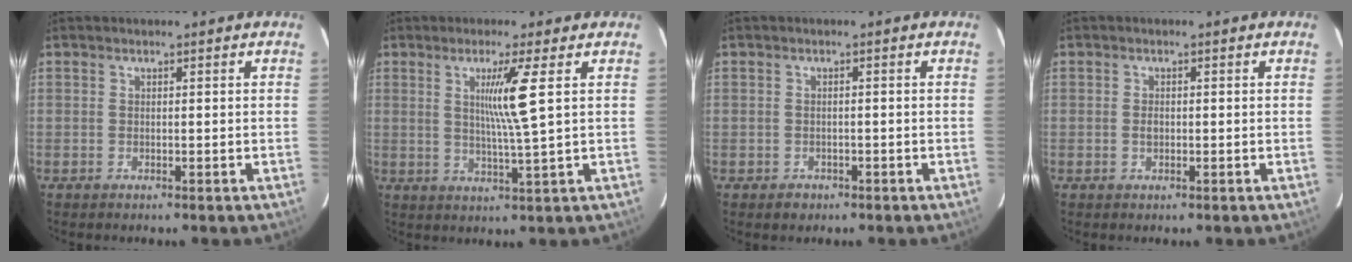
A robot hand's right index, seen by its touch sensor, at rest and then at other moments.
{"total": 6.4, "force": [1.8, -1.6, 6.0], "torque": [-0.110, -0.013, 0.035]}
{"total": 1.7, "force": [-1.0, 1.3, 0.3], "torque": [-0.006, 0.003, -0.011]}
{"total": 1.0, "force": [-0.2, 0.6, 0.8], "torque": [-0.018, 0.001, -0.002]}